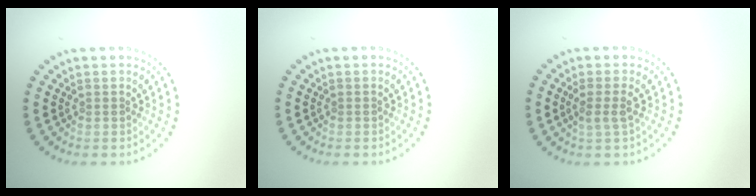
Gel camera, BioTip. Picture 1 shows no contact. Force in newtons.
{"total": 0.0}
{"total": 1.5, "press": 1.3, "slide": 0.8}